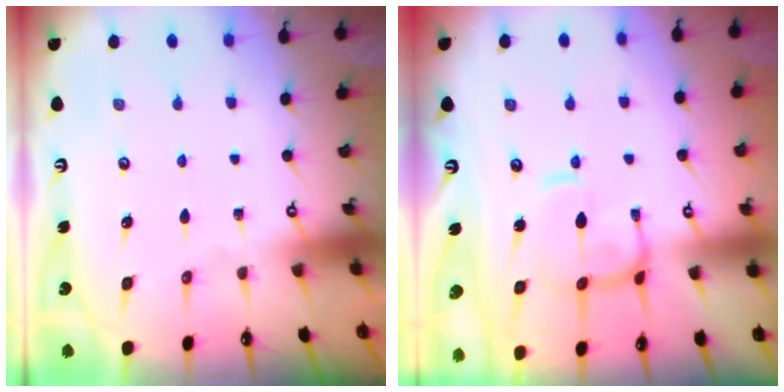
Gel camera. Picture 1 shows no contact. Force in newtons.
{"total": 4.7, "press": 4.7, "slide": 0.7}